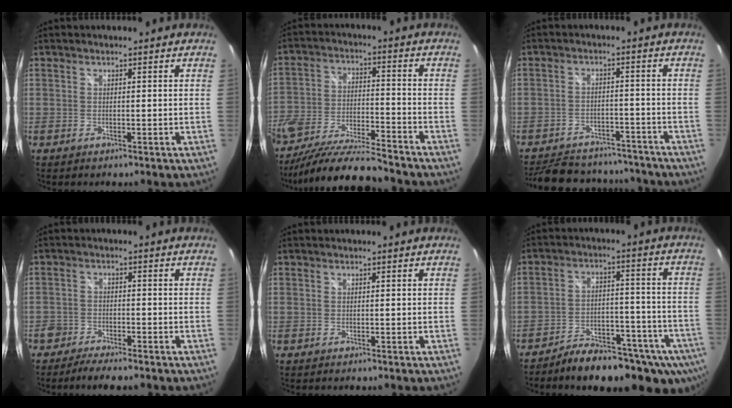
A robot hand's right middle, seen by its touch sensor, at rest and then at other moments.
{"total": 16.1, "force": [-13.7, 2.5, 8.1], "torque": [-0.166, -0.033, -0.239]}
{"total": 18.9, "force": [-16.1, 7.2, 6.8], "torque": [-0.152, 0.022, -0.207]}
{"total": 5.5, "force": [-4.7, 1.5, 2.4], "torque": [-0.070, -0.014, -0.088]}
{"total": 0.0}
{"total": 18.2, "force": [-12.6, 7.8, 10.5], "torque": [-0.166, -0.016, -0.161]}